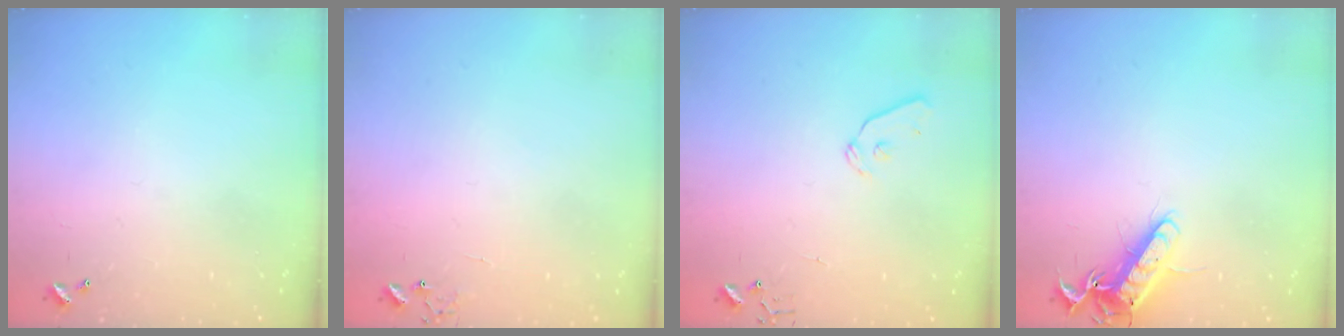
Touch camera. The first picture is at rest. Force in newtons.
{"total": 6.5, "press": 6.5, "slide": 0.5}
{"total": 8.7, "press": 8.7, "slide": 0.9}
{"total": 13.2, "press": 13.2, "slide": 1.3}